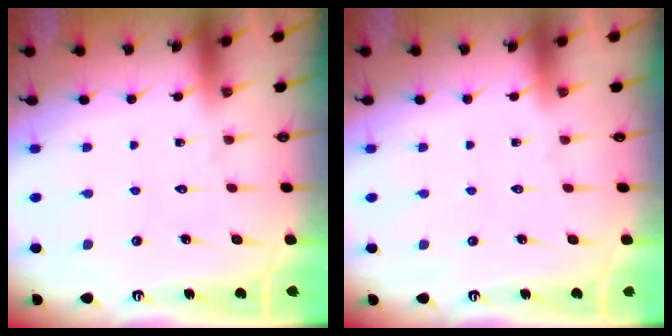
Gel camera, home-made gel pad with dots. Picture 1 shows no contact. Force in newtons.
{"total": 0.0}